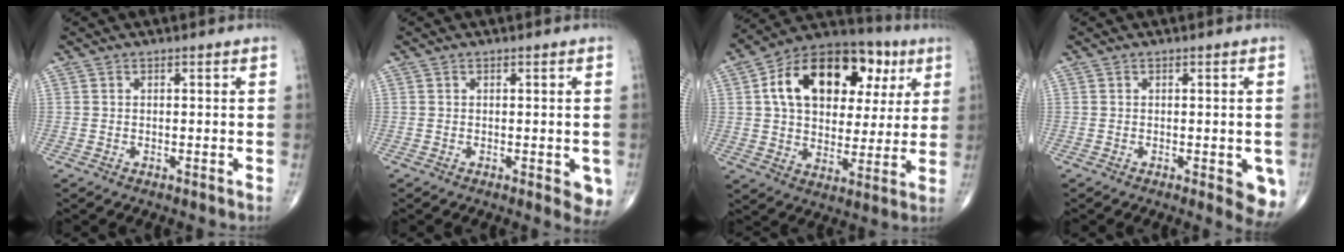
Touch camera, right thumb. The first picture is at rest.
{"total": 4.3, "force": [-0.9, 1.8, 3.7], "torque": [-0.022, -0.005, -0.011]}
{"total": 23.0, "force": [7.2, 14.6, 16.2], "torque": [-0.220, 0.013, 0.107]}
{"total": 5.6, "force": [-1.7, 2.1, 5.0], "torque": [-0.037, -0.008, -0.019]}